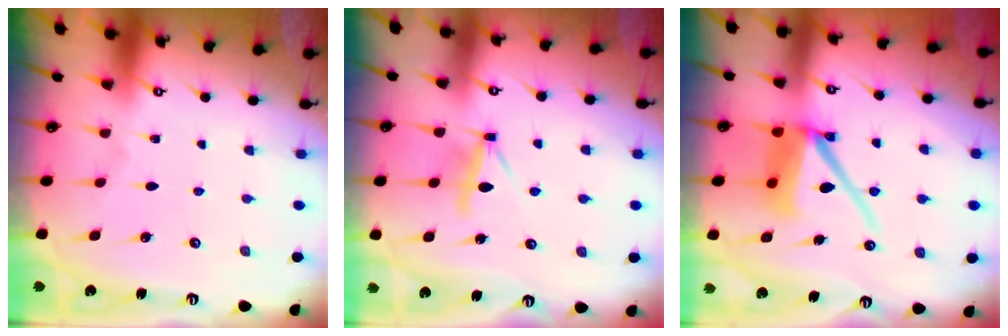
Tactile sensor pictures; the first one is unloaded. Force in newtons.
{"total": 7.4, "press": 7.3, "slide": 1.0}
{"total": 11.9, "press": 11.8, "slide": 1.5}